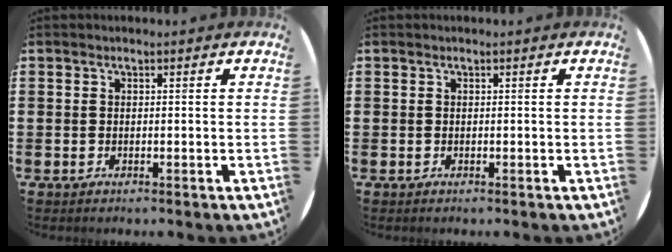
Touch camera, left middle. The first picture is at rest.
{"total": 0.0}